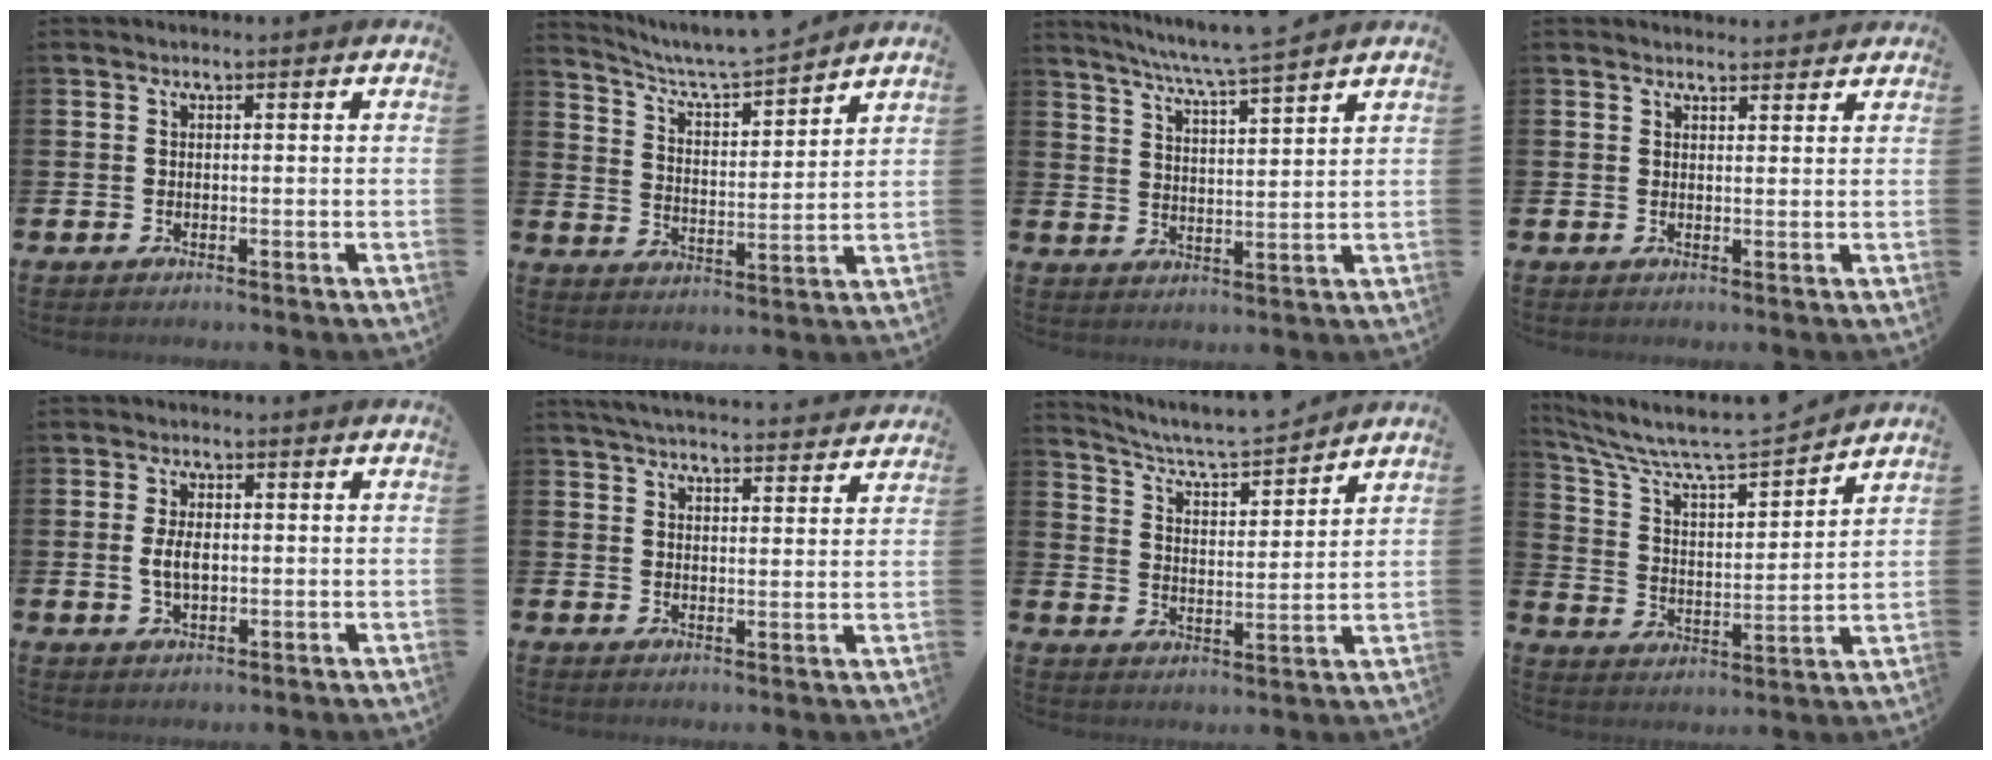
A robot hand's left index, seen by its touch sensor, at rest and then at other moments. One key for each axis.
{"total": 6.6, "fx": 6.3, "fy": 0.3, "fz": 1.7, "tx": -0.060, "ty": -0.049, "tz": 0.108}
{"total": 6.1, "fx": 5.7, "fy": -0.9, "fz": 1.9, "tx": -0.056, "ty": -0.036, "tz": 0.099}
{"total": 2.0, "fx": 2.0, "fy": 0.3, "fz": -0.1, "tx": 0.011, "ty": -0.013, "tz": 0.033}
{"total": 3.6, "fx": 0.0, "fy": 1.9, "fz": 3.0, "tx": -0.053, "ty": 0.000, "tz": -0.006}
{"total": 5.0, "fx": 4.9, "fy": 0.2, "fz": 0.7, "tx": -0.027, "ty": -0.028, "tz": 0.089}
{"total": 6.4, "fx": 6.1, "fy": 0.4, "fz": 1.6, "tx": -0.058, "ty": -0.047, "tz": 0.104}
{"total": 8.4, "fx": 7.9, "fy": 1.2, "fz": 2.6, "tx": -0.089, "ty": -0.062, "tz": 0.130}